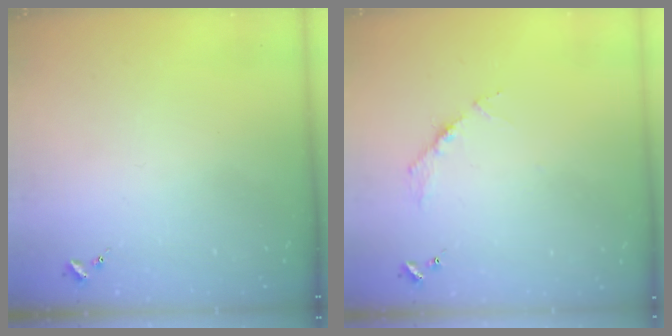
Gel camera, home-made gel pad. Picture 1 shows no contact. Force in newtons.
{"total": 3.8, "press": 3.8, "slide": 0.4}